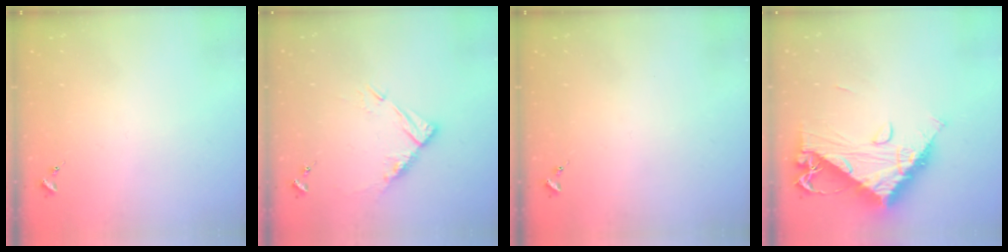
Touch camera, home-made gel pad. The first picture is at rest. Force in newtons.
{"total": 10.2, "press": 10.1, "slide": 0.9}
{"total": 0.0}
{"total": 15.5, "press": 15.5, "slide": 1.5}